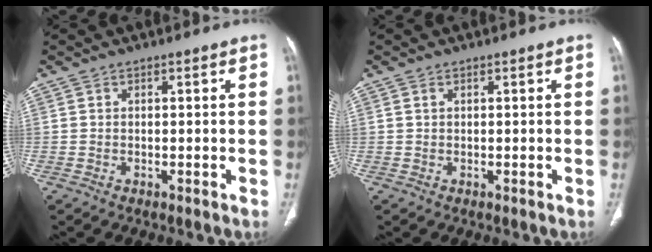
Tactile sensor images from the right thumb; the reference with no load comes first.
{"total": 0.5, "force": [0.3, 0.3, 0.3], "torque": [-0.008, 0.003, 0.006]}